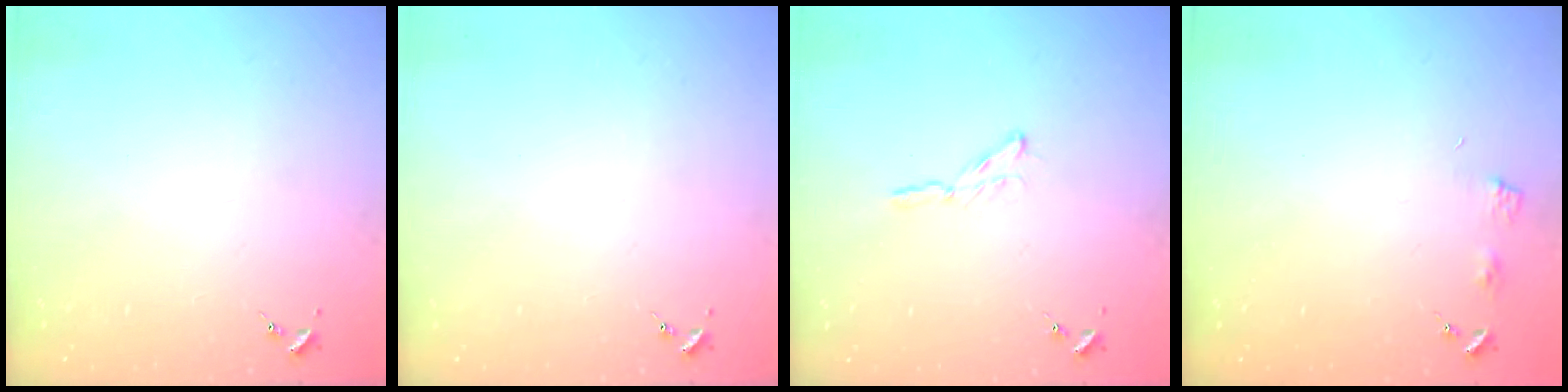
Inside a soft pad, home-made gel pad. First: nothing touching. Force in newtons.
{"total": 0.0}
{"total": 2.9, "press": 2.9, "slide": 0.3}
{"total": 3.9, "press": 3.9, "slide": 0.4}